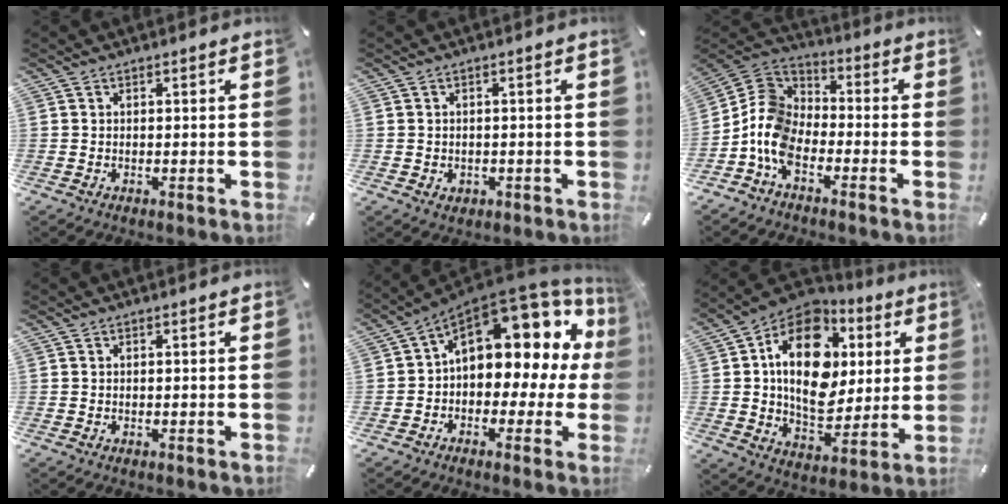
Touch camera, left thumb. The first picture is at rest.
{"total": 1.8, "force": [-0.4, 1.7, 0.5], "torque": [-0.010, 0.006, -0.011]}
{"total": 10.7, "force": [-6.4, 6.8, 5.1], "torque": [-0.128, 0.025, -0.128]}
{"total": 0.0}
{"total": 14.4, "force": [5.6, 9.1, 9.7], "torque": [-0.126, -0.052, 0.086]}
{"total": 19.7, "force": [4.3, 14.0, 13.2], "torque": [-0.233, -0.012, 0.076]}